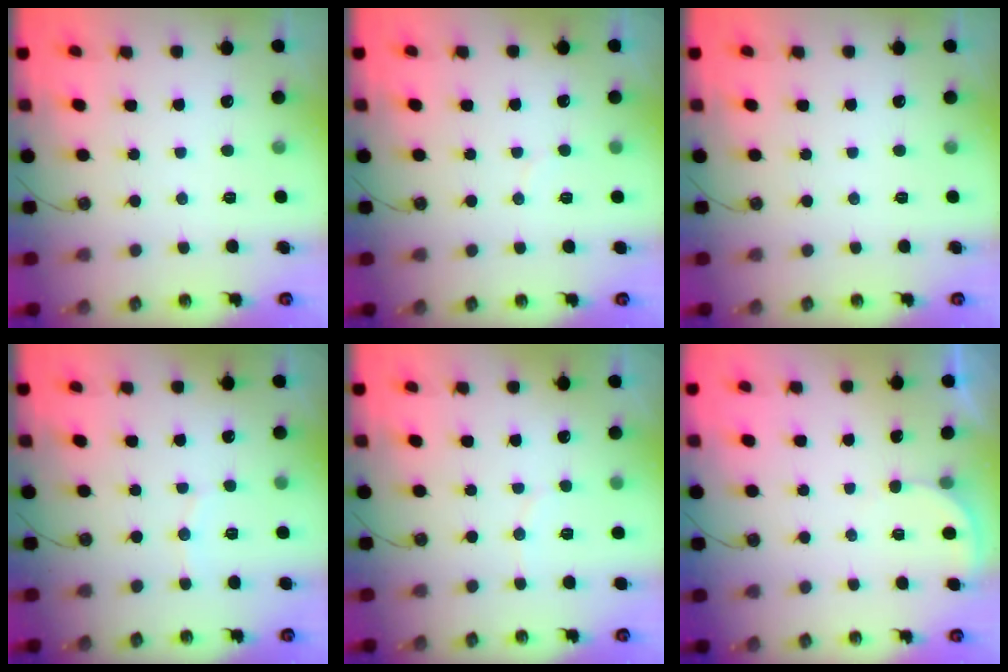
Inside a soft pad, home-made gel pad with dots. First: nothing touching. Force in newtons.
{"total": 4.2, "press": 4.2, "slide": 0.2}
{"total": 0.0}
{"total": 5.3, "press": 5.2, "slide": 1.0}
{"total": 3.8, "press": 3.6, "slide": 1.2}
{"total": 1.6, "press": 1.6, "slide": 0.1}